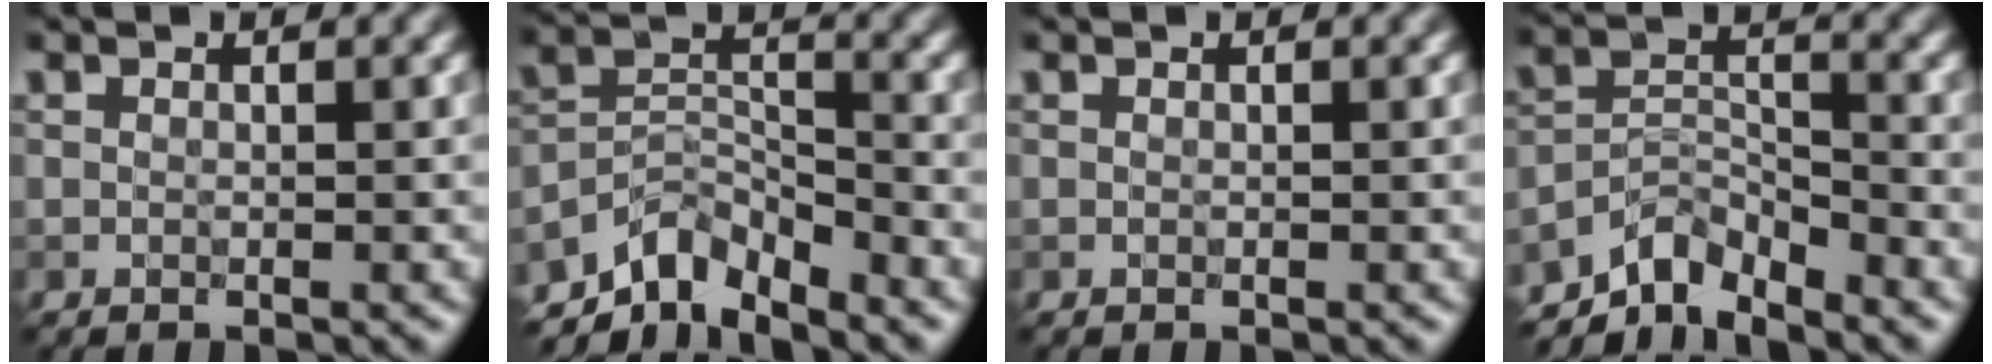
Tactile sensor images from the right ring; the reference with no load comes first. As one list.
[{"total": 5.6, "force": [-4.7, 2.1, 2.1], "torque": [-0.026, -0.001, -0.096]}, {"total": 0.0}, {"total": 4.5, "force": [-4.1, 1.4, 1.4], "torque": [-0.015, 0.002, -0.086]}]